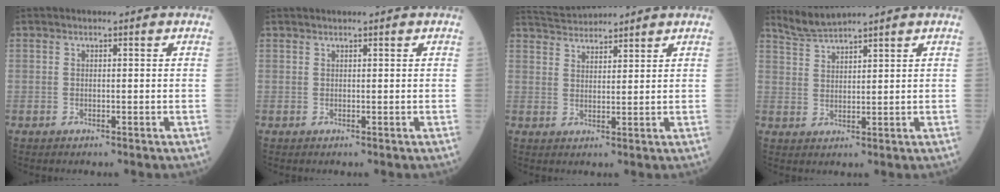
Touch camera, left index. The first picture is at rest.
{"total": 0.5, "force": [0.5, -0.1, 0.1], "torque": [-0.006, 0.009, 0.013]}
{"total": 5.7, "force": [5.7, 0.1, 0.7], "torque": [-0.024, 0.031, 0.107]}
{"total": 3.4, "force": [3.3, -0.8, 0.2], "torque": [-0.015, 0.003, 0.074]}